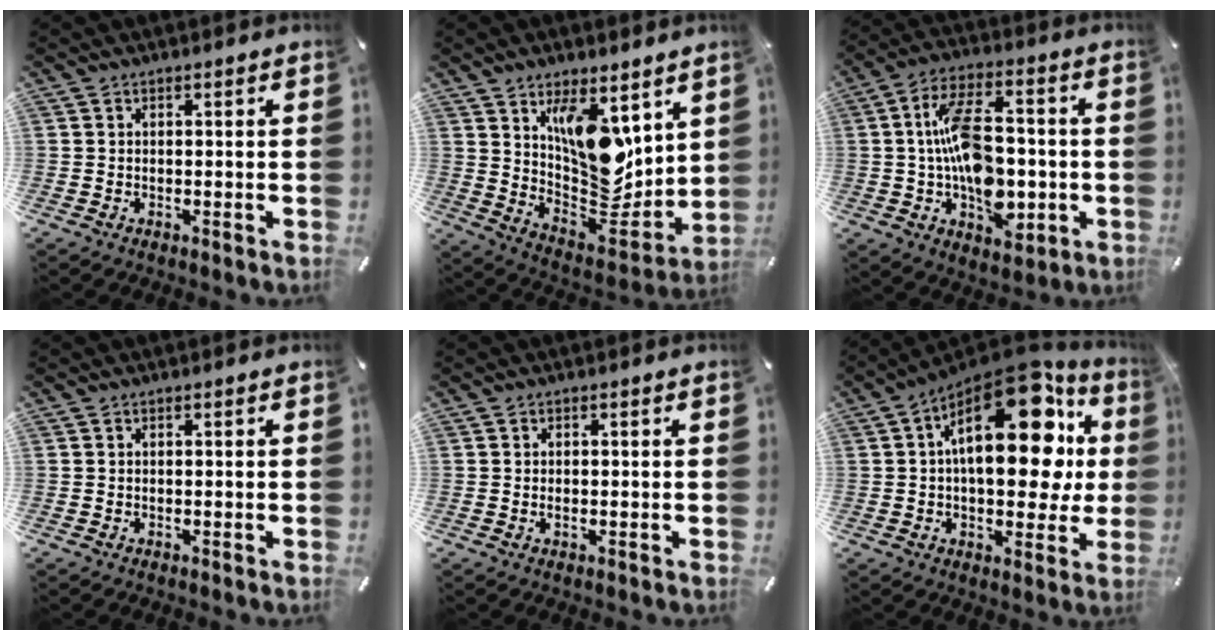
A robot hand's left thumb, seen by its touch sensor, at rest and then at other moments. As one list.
[{"total": 15.1, "force": [6.4, 9.1, 10.2], "torque": [-0.147, -0.064, 0.125]}, {"total": 16.3, "force": [-1.9, 10.1, 12.7], "torque": [-0.239, 0.014, -0.031]}, {"total": 0.0}, {"total": 0.9, "force": [-0.1, 0.4, 0.8], "torque": [-0.017, 0.001, -0.002]}, {"total": 25.2, "force": [7.6, 12.9, 20.3], "torque": [-0.296, -0.052, 0.123]}]